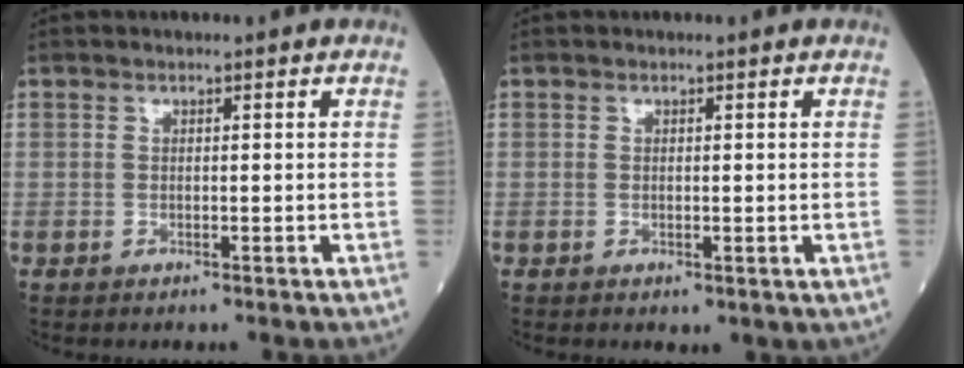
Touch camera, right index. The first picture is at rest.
{"total": 0.7, "force": [0.1, 0.5, 0.5], "torque": [-0.011, -0.005, 0.006]}